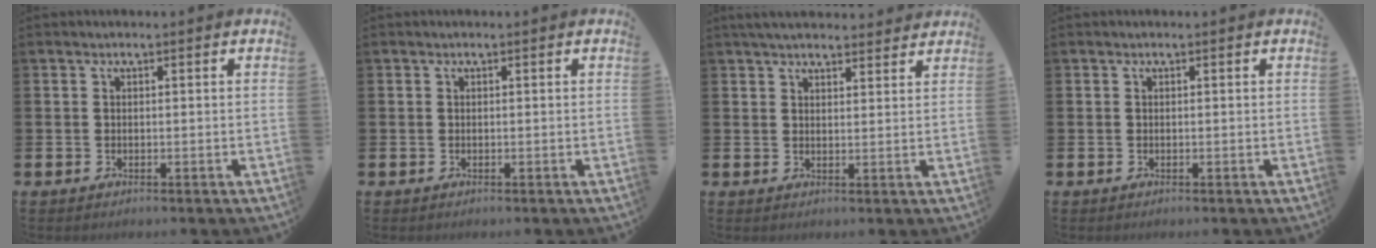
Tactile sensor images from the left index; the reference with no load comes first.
{"total": 0.0}
{"total": 3.9, "force": [3.7, 0.8, 0.9], "torque": [-0.023, -0.012, 0.069]}
{"total": 0.0}